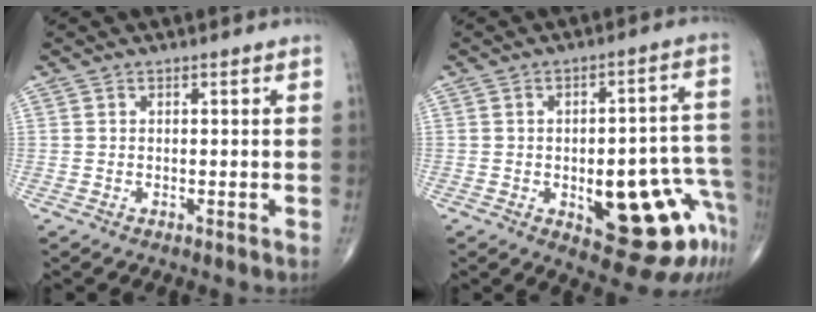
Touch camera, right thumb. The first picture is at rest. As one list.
[{"total": 18.0, "force": [-6.6, 6.9, 15.2], "torque": [-0.127, 0.049, -0.066]}]